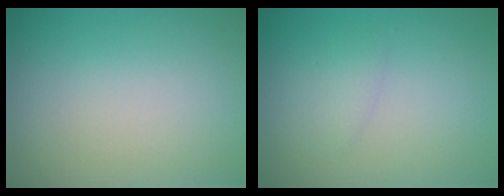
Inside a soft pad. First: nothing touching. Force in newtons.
{"total": 1.2, "press": 1.2, "slide": 0.1}